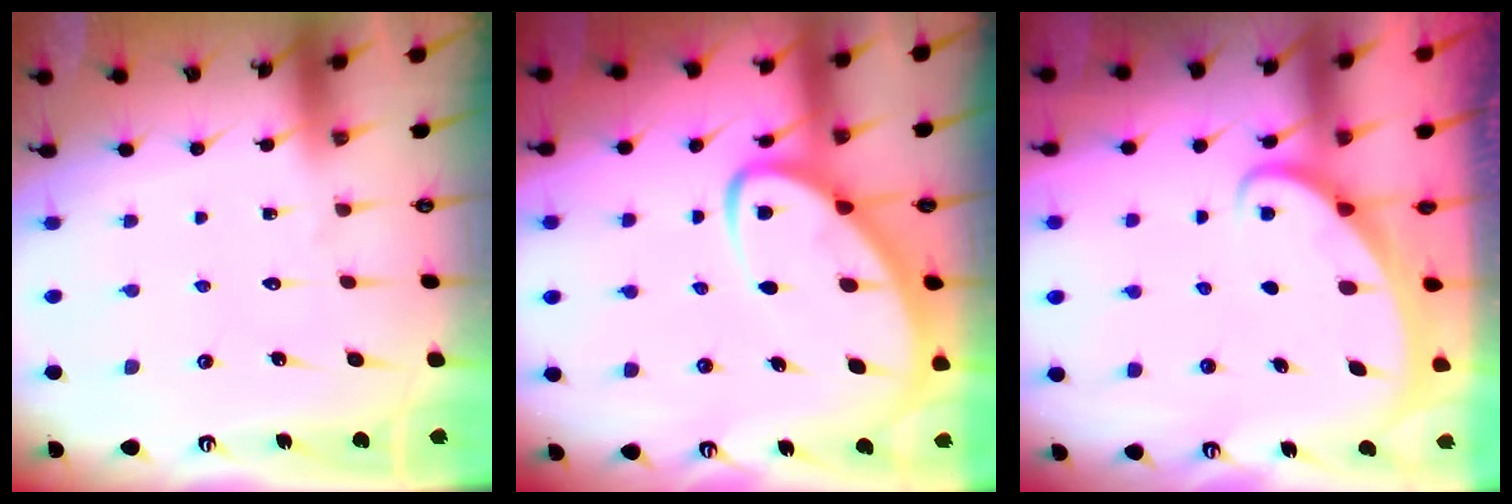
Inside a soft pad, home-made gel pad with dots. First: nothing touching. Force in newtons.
{"total": 7.7, "press": 7.6, "slide": 0.8}
{"total": 1.9, "press": 1.9, "slide": 0.2}